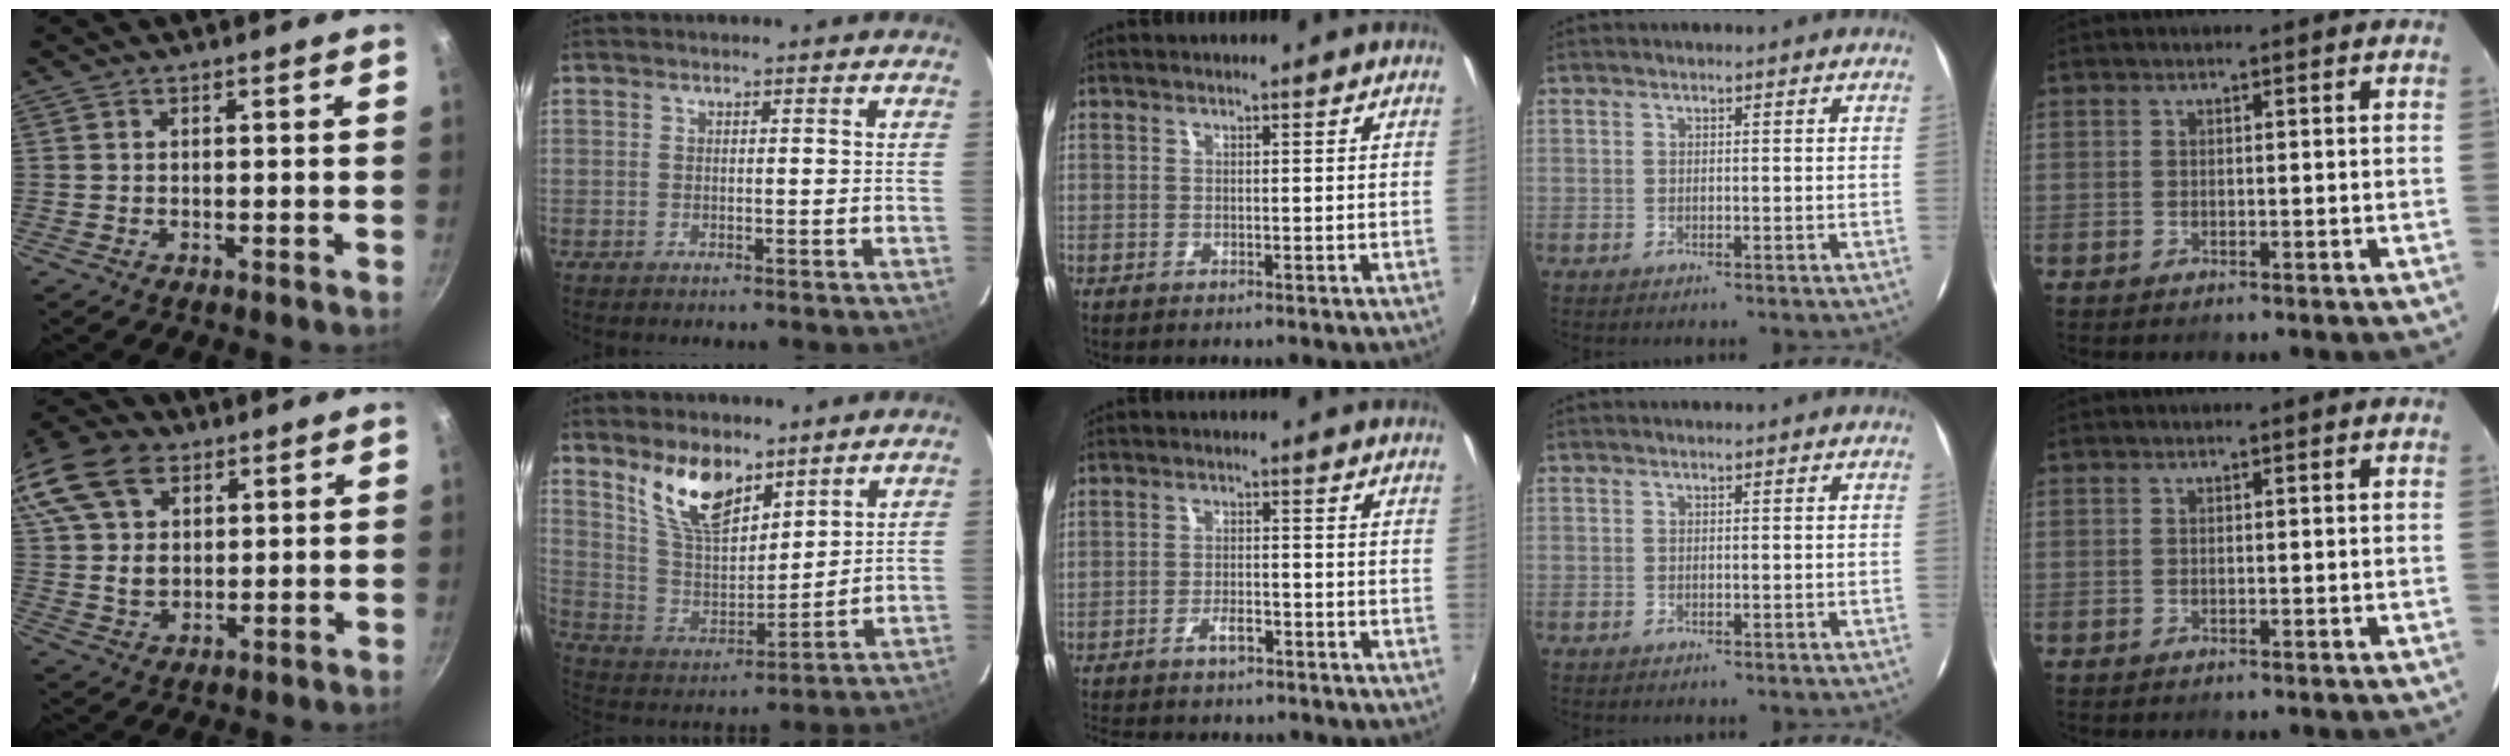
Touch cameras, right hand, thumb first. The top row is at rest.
{"thumb": {"total": 24.0, "force": [11.1, 16.2, 13.8], "torque": [-0.318, 0.031, 0.204]}, "index": {"total": 12.9, "force": [8.8, 5.7, 7.6], "torque": [-0.147, 0.000, 0.176]}, "middle": {"total": 8.1, "force": [-6.8, 2.5, 3.5], "torque": [-0.087, 0.000, -0.105]}}